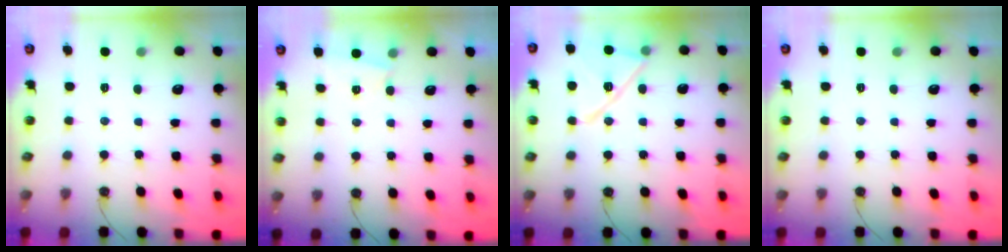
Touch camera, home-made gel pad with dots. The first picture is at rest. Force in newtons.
{"total": 1.5, "press": 1.4, "slide": 0.4}
{"total": 13.9, "press": 13.6, "slide": 2.6}
{"total": 0.0}